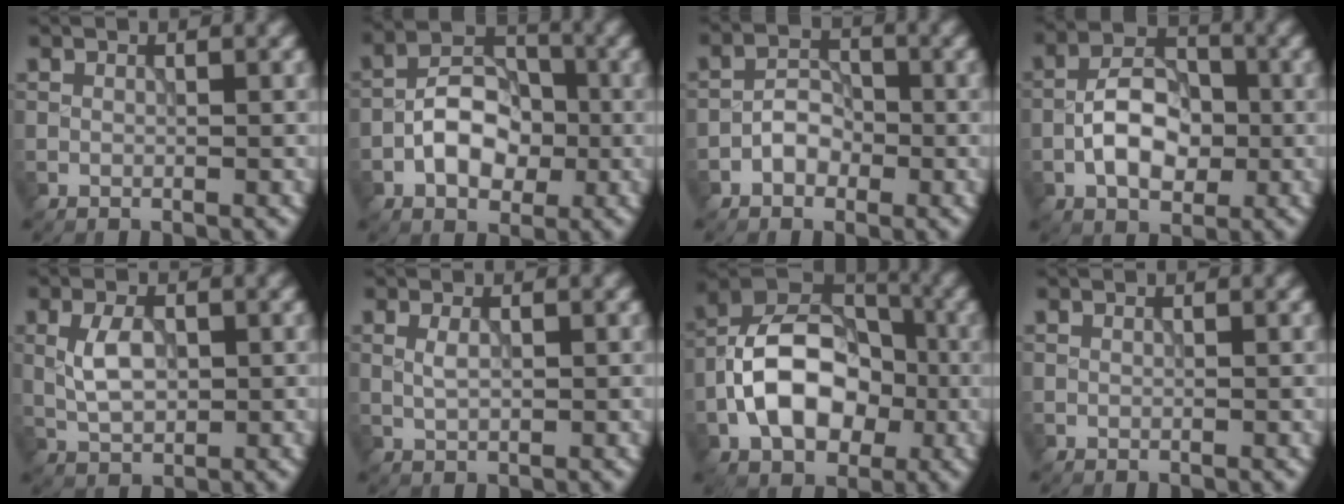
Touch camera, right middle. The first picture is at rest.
{"total": 5.4, "force": [-1.6, 3.5, 3.8], "torque": [-0.056, 0.008, -0.033]}
{"total": 2.5, "force": [-1.2, 1.7, 1.4], "torque": [-0.021, 0.010, -0.024]}
{"total": 5.7, "force": [-1.4, 3.4, 4.3], "torque": [-0.072, 0.008, -0.030]}
{"total": 3.4, "force": [0.2, 2.0, 2.8], "torque": [-0.059, 0.000, 0.006]}
{"total": 1.3, "force": [0.2, 0.6, 1.1], "torque": [-0.029, -0.001, 0.007]}
{"total": 10.0, "force": [-2.4, 6.7, 7.1], "torque": [-0.126, 0.017, -0.052]}
{"total": 0.0}